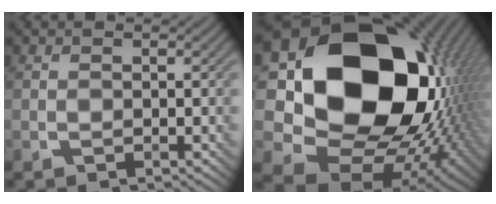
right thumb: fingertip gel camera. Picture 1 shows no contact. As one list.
[{"total": 22.3, "force": [3.7, 17.4, 13.5], "torque": [-0.310, -0.037, 0.110]}]